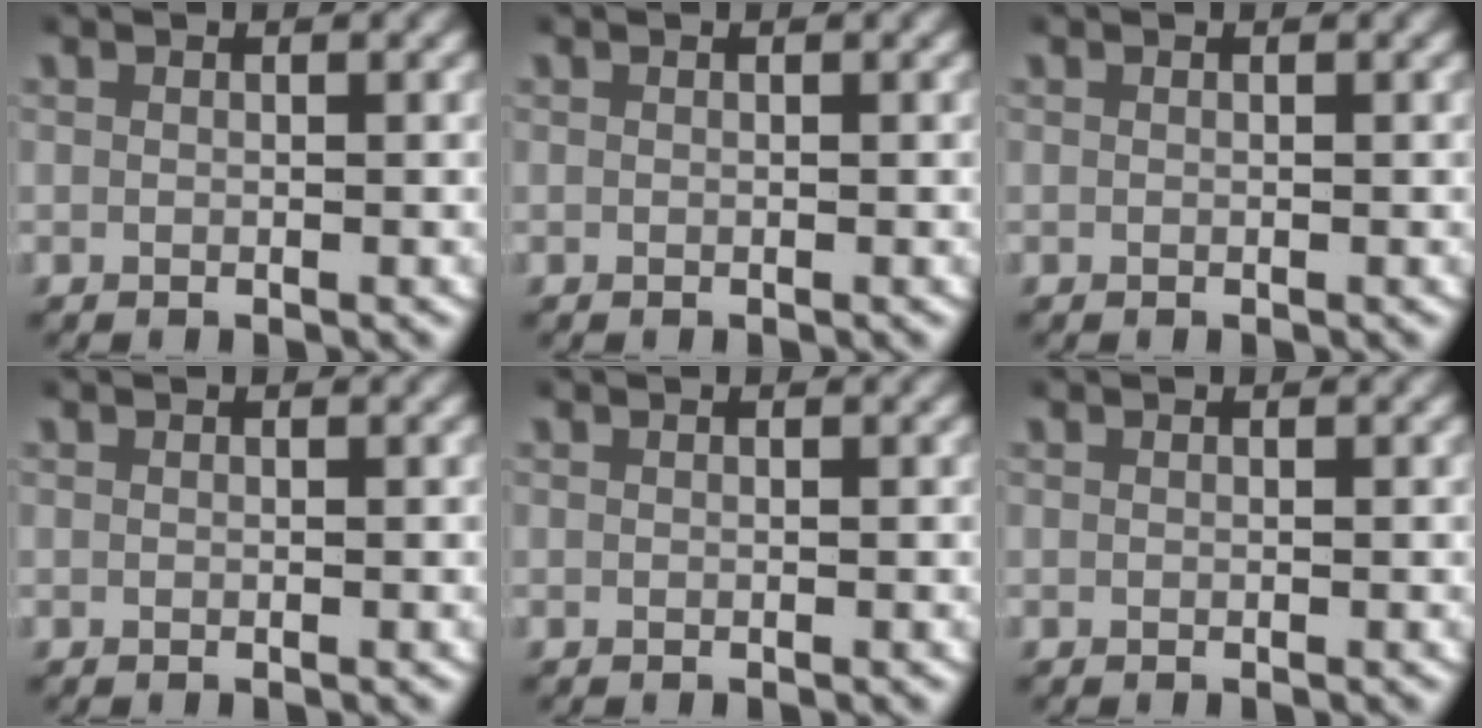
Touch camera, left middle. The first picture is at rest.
{"total": 0.0}
{"total": 0.0}
{"total": 0.0}
{"total": 0.0}
{"total": 0.0}